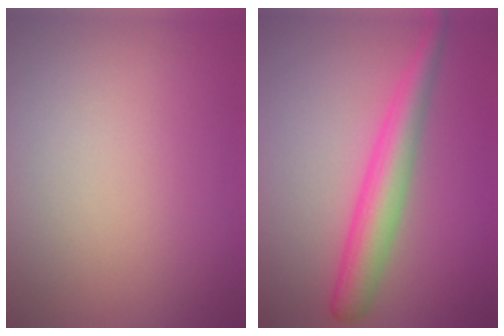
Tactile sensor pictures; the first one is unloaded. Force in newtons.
{"total": 4.2, "press": 4.2, "slide": 0.1}